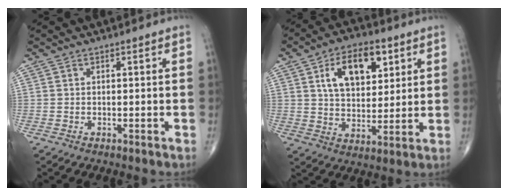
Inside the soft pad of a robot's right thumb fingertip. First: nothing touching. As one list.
[{"total": 13.8, "force": [5.3, 8.0, 9.9], "torque": [-0.130, -0.012, 0.092]}]